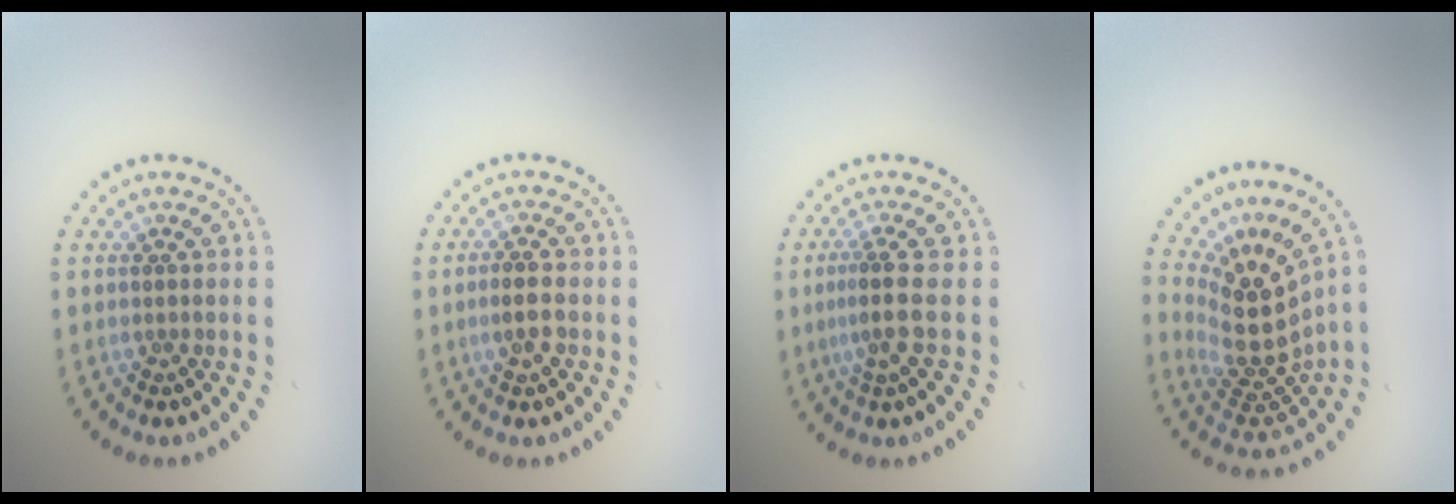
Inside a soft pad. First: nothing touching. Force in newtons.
{"total": 2.2, "press": 2.2, "slide": 0.3}
{"total": 2.7, "press": 1.9, "slide": 1.9}
{"total": 5.3, "press": 3.9, "slide": 3.6}